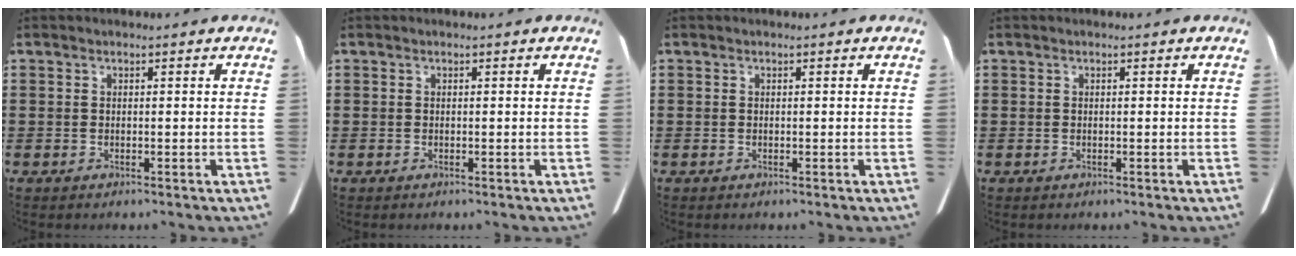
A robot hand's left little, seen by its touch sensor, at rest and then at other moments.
{"total": 0.0}
{"total": 0.0}
{"total": 0.0}